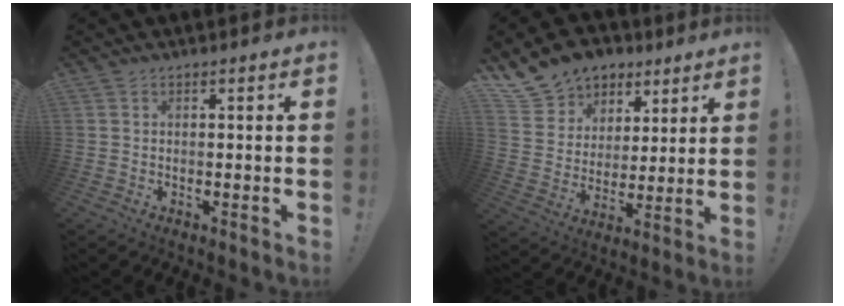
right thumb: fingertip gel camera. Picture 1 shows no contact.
{"total": 13.2, "force": [8.9, 9.2, 3.1], "torque": [-0.058, -0.063, 0.177]}